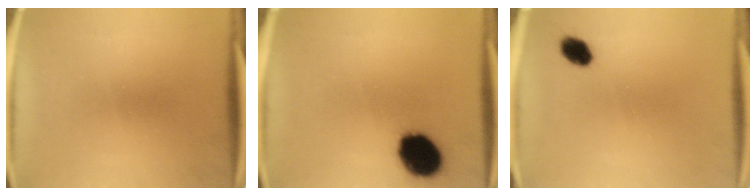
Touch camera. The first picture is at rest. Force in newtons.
{"total": 13.4}
{"total": 4.0}